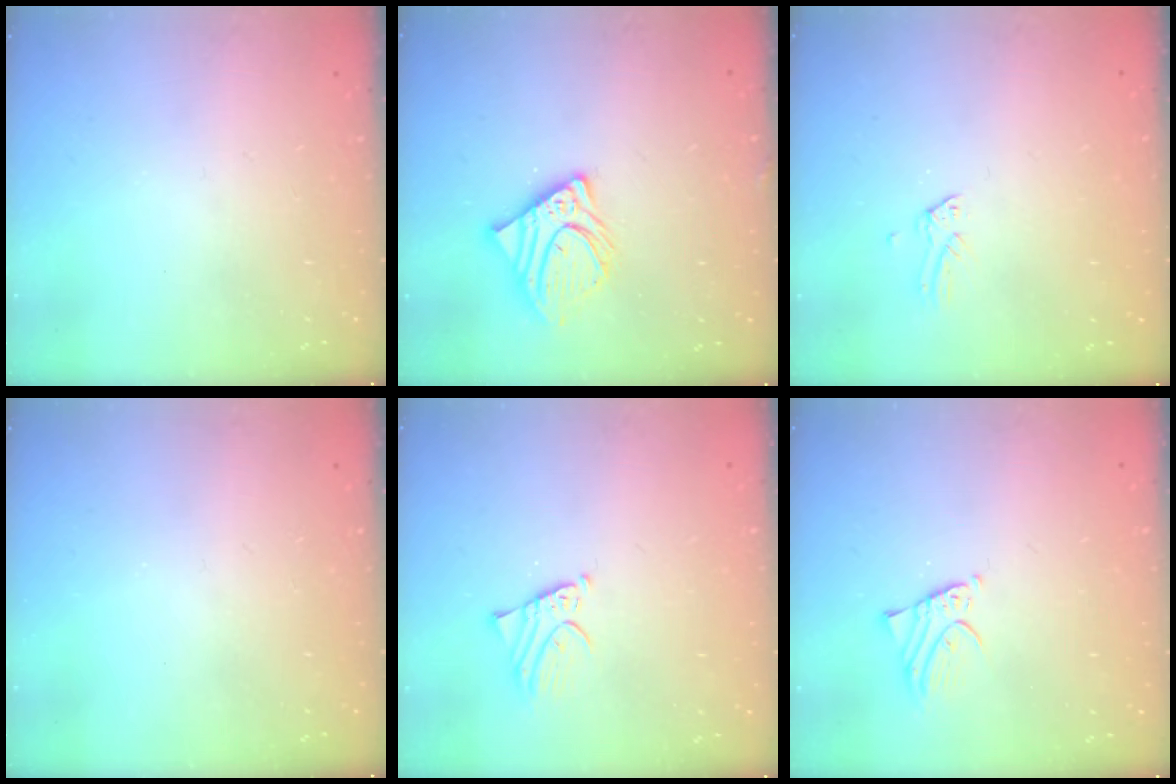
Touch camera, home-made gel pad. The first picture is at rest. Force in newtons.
{"total": 12.7, "press": 12.5, "slide": 2.0}
{"total": 0.0}
{"total": 0.0}
{"total": 2.1, "press": 2.1, "slide": 0.2}
{"total": 1.9, "press": 1.9, "slide": 0.3}